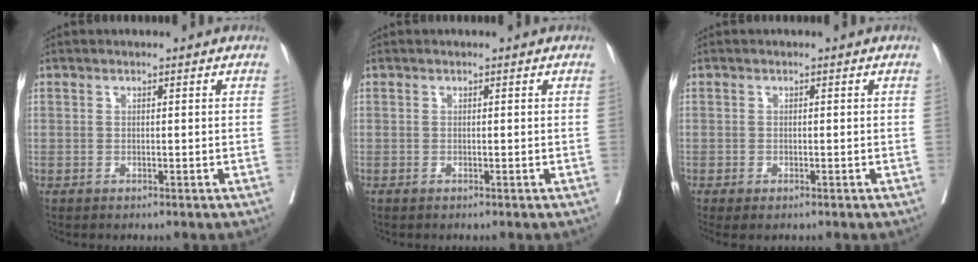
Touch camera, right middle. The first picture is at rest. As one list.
[{"total": 0.0}, {"total": 2.4, "force": [-1.7, 0.8, 1.5], "torque": [-0.021, -0.008, -0.023]}]